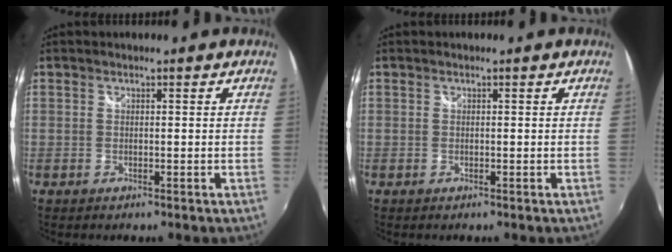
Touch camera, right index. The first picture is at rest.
{"total": 0.0}